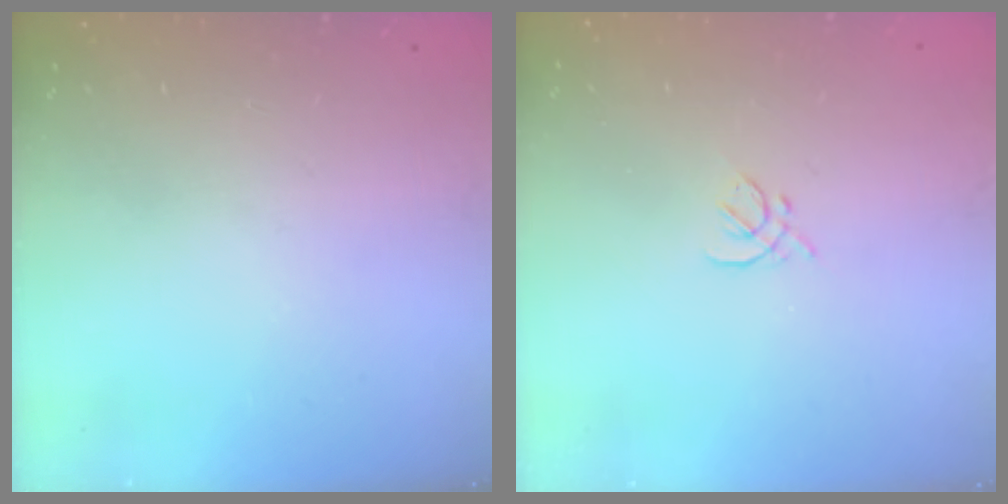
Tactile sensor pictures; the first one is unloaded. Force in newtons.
{"total": 2.0, "press": 1.9, "slide": 0.7}